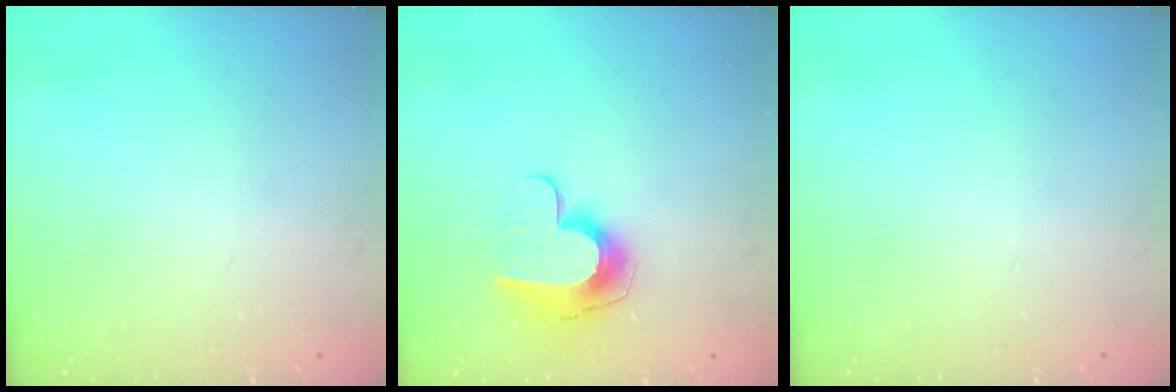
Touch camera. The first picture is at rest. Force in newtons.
{"total": 11.0, "press": 10.9, "slide": 0.8}
{"total": 0.0}